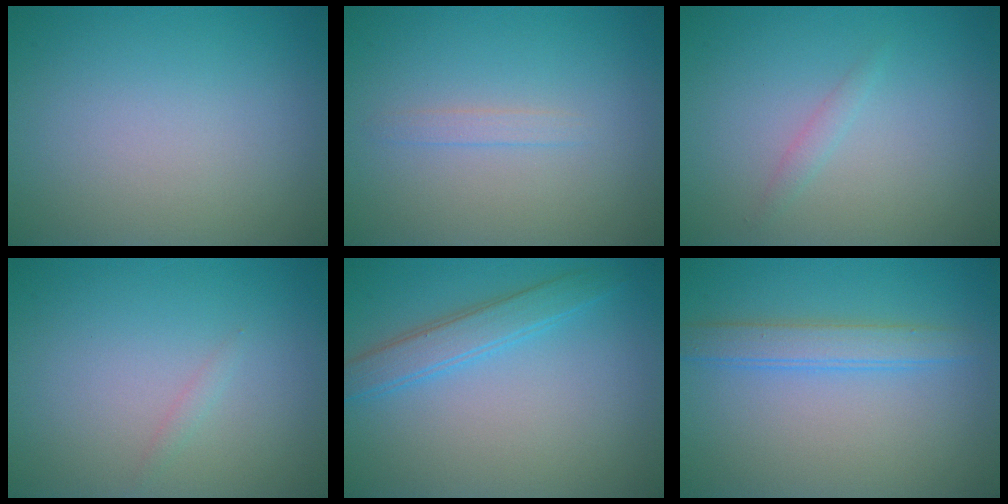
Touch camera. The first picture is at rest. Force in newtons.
{"total": 0.9, "press": 0.9, "slide": 0.0}
{"total": 0.8, "press": 0.8, "slide": 0.0}
{"total": 0.6, "press": 0.6, "slide": 0.0}
{"total": 2.9, "press": 2.9, "slide": 0.0}
{"total": 2.6, "press": 2.6, "slide": 0.1}